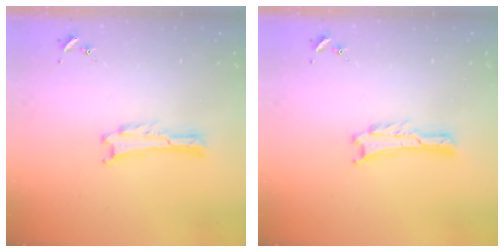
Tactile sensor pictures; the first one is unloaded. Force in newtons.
{"total": 0.0}